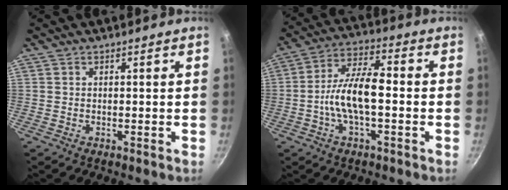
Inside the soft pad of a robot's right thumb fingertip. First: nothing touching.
{"total": 11.2, "force": [-1.8, 4.6, 10.0], "torque": [-0.174, 0.036, -0.044]}